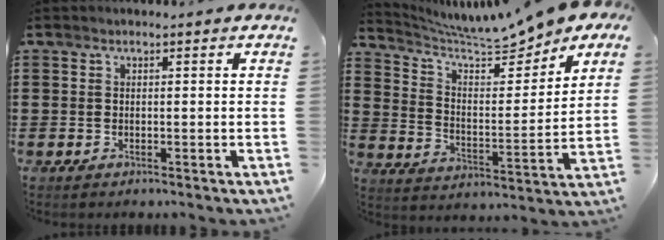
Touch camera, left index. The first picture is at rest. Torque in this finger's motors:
{"motor_torque": [1.07, -1.06, 0.86, 0.21]}